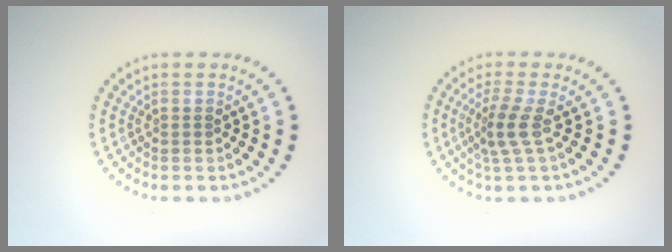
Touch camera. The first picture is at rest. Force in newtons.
{"total": 2.4, "press": 1.8, "slide": 1.5}